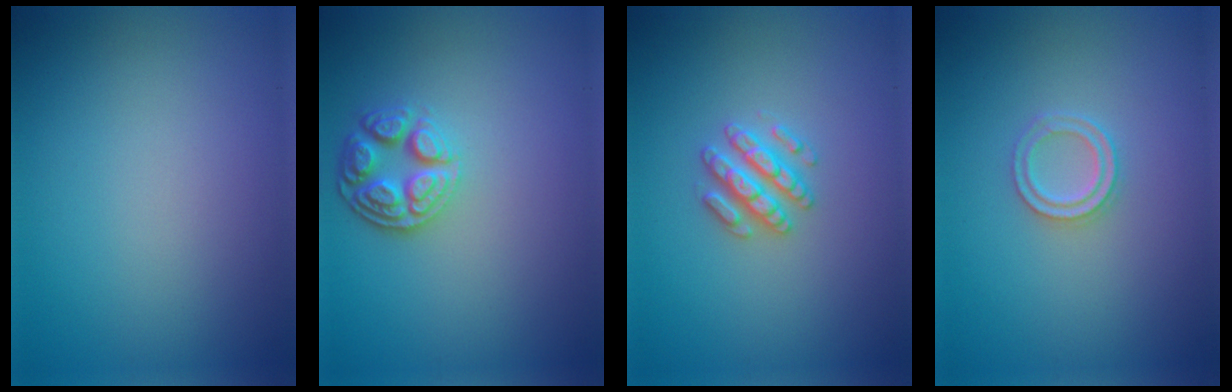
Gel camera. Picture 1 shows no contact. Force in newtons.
{"total": 3.7, "press": 3.1, "slide": 2.0}
{"total": 2.6, "press": 2.5, "slide": 0.4}
{"total": 2.0, "press": 1.9, "slide": 0.4}